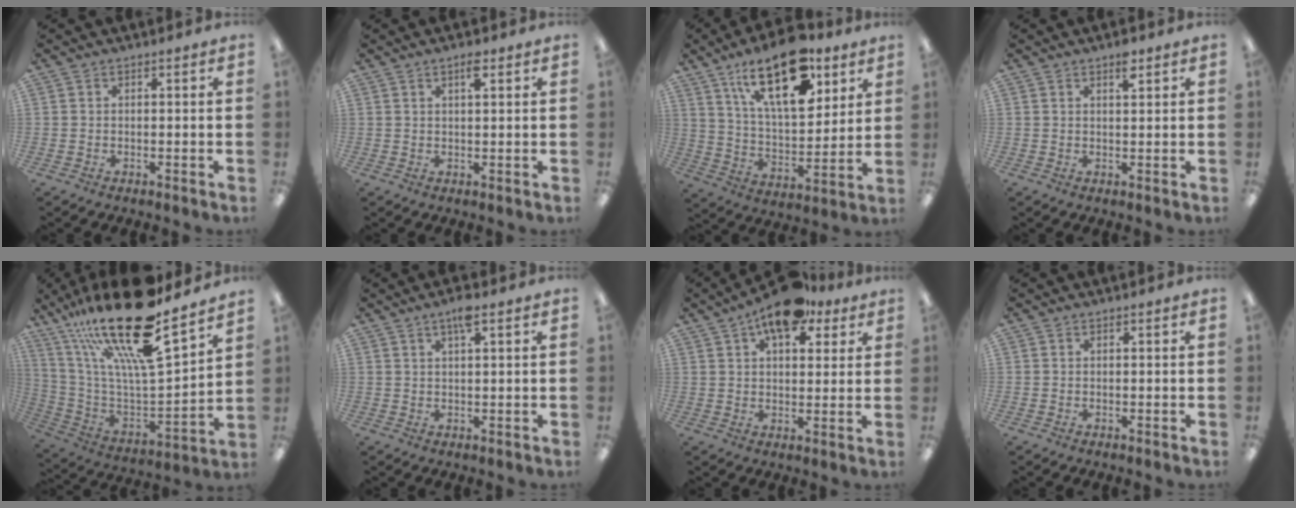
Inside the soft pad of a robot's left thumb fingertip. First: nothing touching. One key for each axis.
{"total": 2.7, "fx": 1.8, "fy": 0.6, "fz": 2.0, "tx": -0.027, "ty": -0.004, "tz": 0.027}
{"total": 22.2, "fx": 12.8, "fy": 10.5, "fz": 14.8, "tx": -0.231, "ty": -0.059, "tz": 0.214}
{"total": 3.1, "fx": 2.1, "fy": 0.9, "fz": 2.0, "tx": -0.030, "ty": -0.005, "tz": 0.034}
{"total": 27.4, "fx": 19.3, "fy": 7.2, "fz": 18.0, "tx": -0.323, "ty": -0.130, "tz": 0.323}
{"total": 3.7, "fx": 2.4, "fy": 0.6, "fz": 2.8, "tx": -0.054, "ty": 0.002, "tz": 0.038}
{"total": 12.4, "fx": 7.9, "fy": 5.8, "fz": 7.6, "tx": -0.108, "ty": -0.031, "tz": 0.135}
{"total": 0.0}